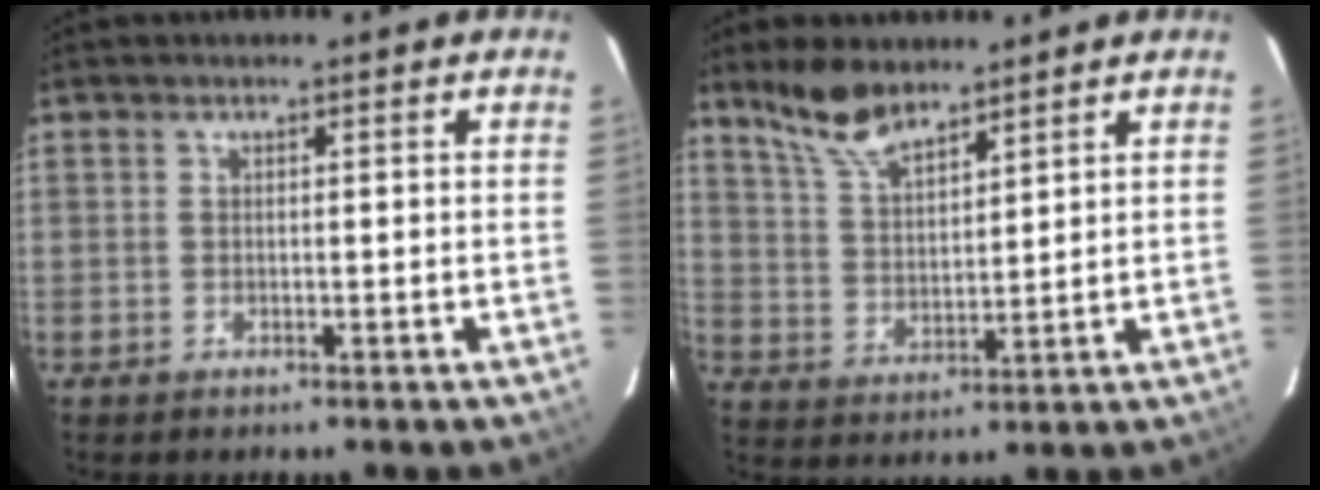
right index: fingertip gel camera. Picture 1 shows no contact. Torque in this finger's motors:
{"motor_torque": [0.43, 0.41, 0.10, 0.04]}